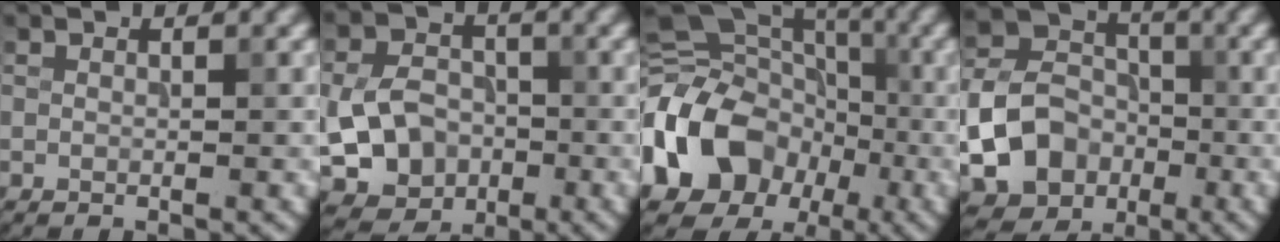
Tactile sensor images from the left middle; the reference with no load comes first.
{"total": 7.8, "force": [-1.6, 6.3, 4.3], "torque": [-0.076, -0.009, -0.036]}
{"total": 12.3, "force": [-3.9, 9.7, 6.6], "torque": [-0.129, 0.004, -0.095]}
{"total": 11.8, "force": [-3.5, 10.1, 5.1], "torque": [-0.105, -0.036, -0.080]}